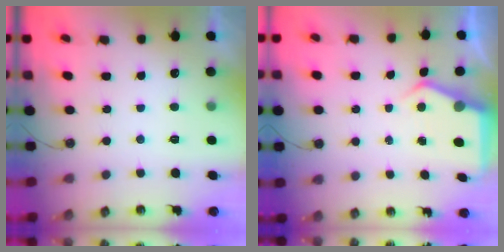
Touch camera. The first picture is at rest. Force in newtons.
{"total": 4.5, "press": 4.5, "slide": 0.7}